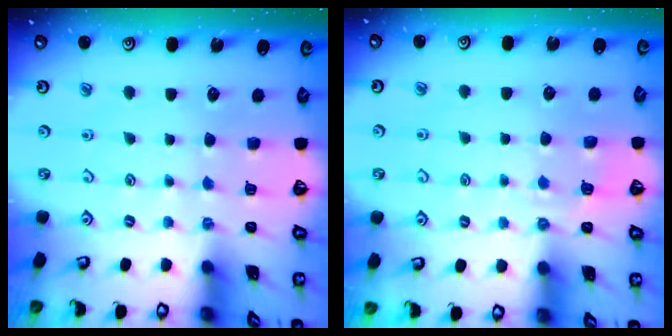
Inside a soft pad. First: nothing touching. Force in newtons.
{"total": 2.8, "press": 2.5, "slide": 1.3}